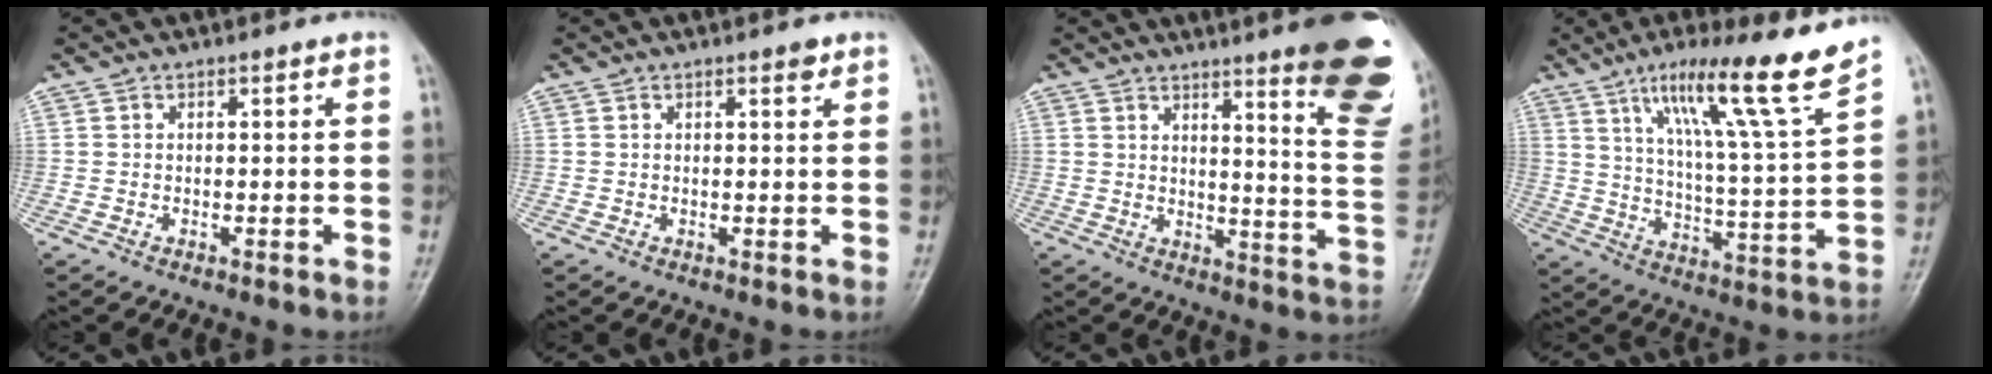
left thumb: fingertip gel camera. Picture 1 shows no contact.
{"total": 1.2, "force": [0.8, 0.4, 0.7], "torque": [-0.007, -0.004, 0.010]}
{"total": 18.8, "force": [11.6, 3.1, 14.4], "torque": [-0.143, -0.080, 0.141]}
{"total": 17.5, "force": [11.7, 0.4, 13.0], "torque": [-0.194, -0.060, 0.187]}